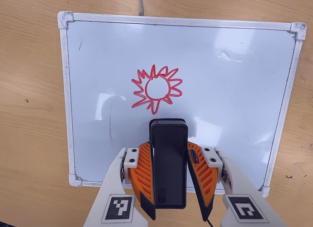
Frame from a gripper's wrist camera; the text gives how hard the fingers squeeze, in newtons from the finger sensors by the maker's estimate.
{"total": 6.6, "left": 5.5, "right": 7.8}